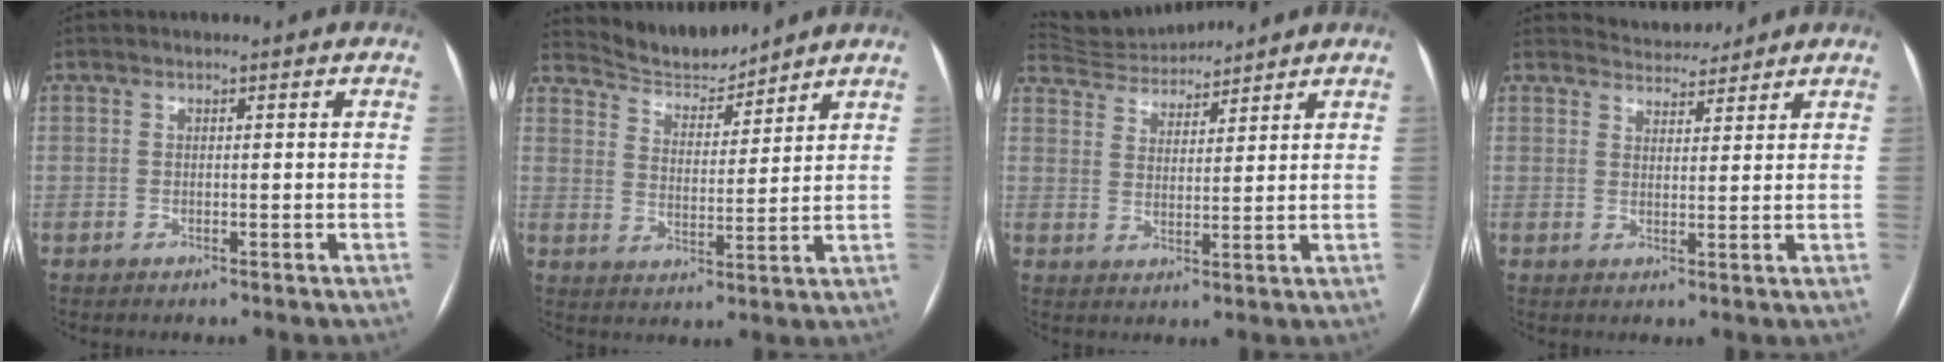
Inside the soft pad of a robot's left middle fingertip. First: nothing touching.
{"total": 7.3, "force": [7.2, 0.7, 0.1], "torque": [-0.011, 0.005, 0.135]}
{"total": 7.7, "force": [7.6, 0.6, 0.7], "torque": [-0.022, 0.023, 0.138]}
{"total": 4.7, "force": [4.6, 0.9, 0.0], "torque": [-0.004, 0.012, 0.069]}